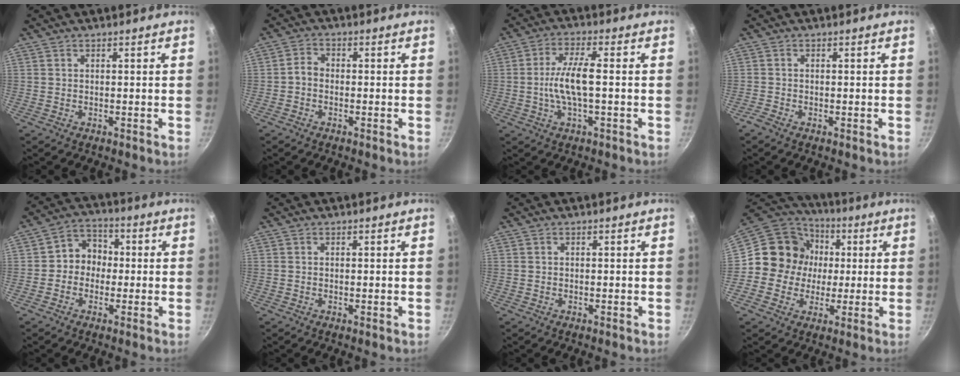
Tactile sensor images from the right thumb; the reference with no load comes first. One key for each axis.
{"total": 2.4, "fx": -0.9, "fy": 1.8, "fz": 1.3, "tx": -0.027, "ty": 0.018, "tz": -0.026}
{"total": 7.9, "fx": -0.7, "fy": 2.2, "fz": 7.6, "tx": -0.154, "ty": 0.017, "tz": -0.018}
{"total": 1.1, "fx": -0.8, "fy": 0.3, "fz": 0.8, "tx": -0.028, "ty": 0.004, "tz": -0.021}
{"total": 6.7, "fx": -0.4, "fy": 6.0, "fz": 3.0, "tx": -0.008, "ty": 0.019, "tz": -0.023}
{"total": 0.0}
{"total": 0.0}
{"total": 14.0, "fx": 0.9, "fy": 13.0, "fz": 5.1, "tx": -0.053, "ty": 0.024, "tz": 0.002}